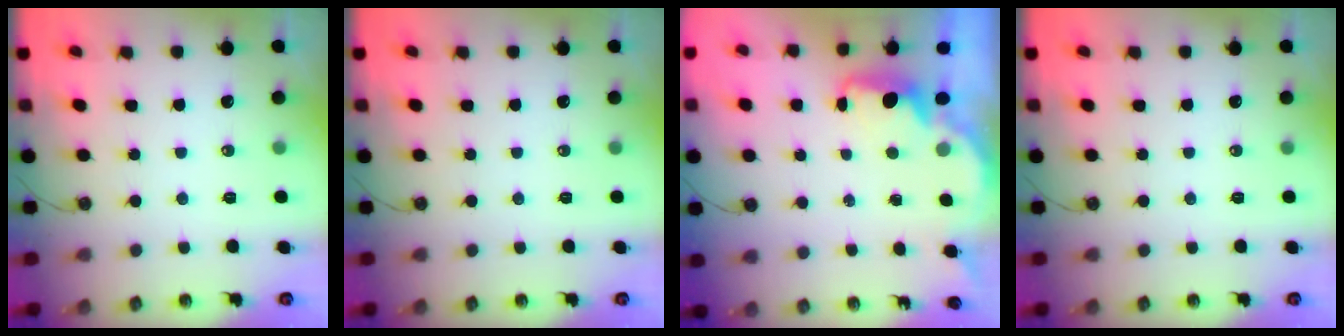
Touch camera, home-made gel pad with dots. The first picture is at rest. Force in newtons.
{"total": 0.0}
{"total": 1.8, "press": 1.7, "slide": 0.7}
{"total": 0.0}